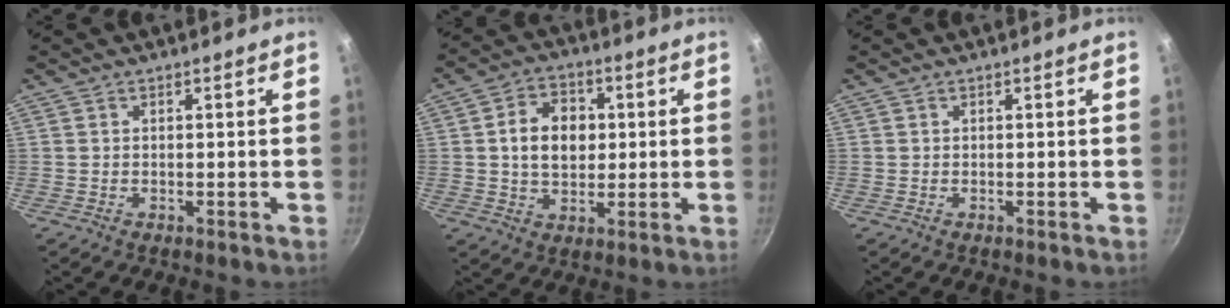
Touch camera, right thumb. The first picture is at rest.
{"total": 10.0, "force": [1.1, 7.4, 6.6], "torque": [-0.086, 0.009, 0.013]}
{"total": 0.0}